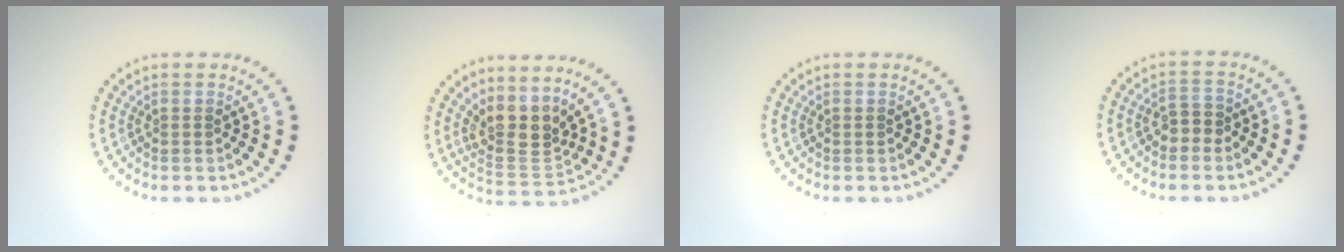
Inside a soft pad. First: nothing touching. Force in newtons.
{"total": 3.8, "press": 2.9, "slide": 2.5}
{"total": 0.0}
{"total": 1.8, "press": 1.7, "slide": 0.8}